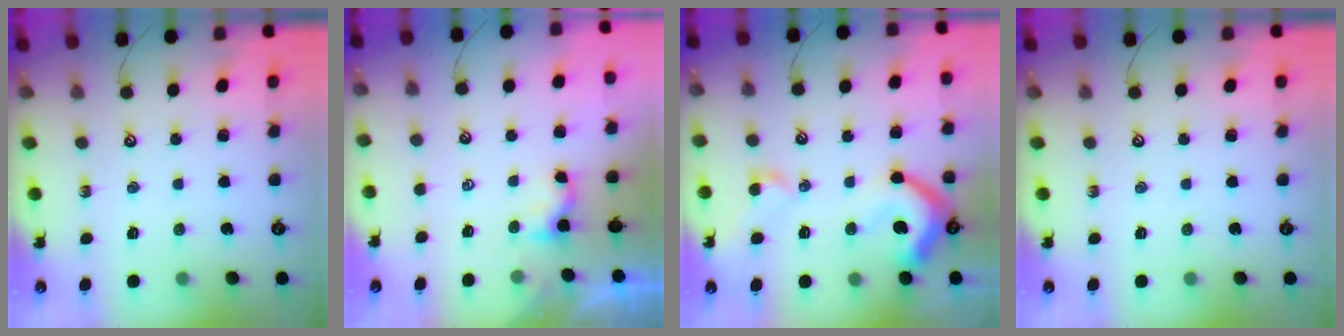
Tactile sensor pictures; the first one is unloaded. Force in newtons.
{"total": 2.9, "press": 2.9, "slide": 0.2}
{"total": 13.5, "press": 13.4, "slide": 1.8}
{"total": 0.0}